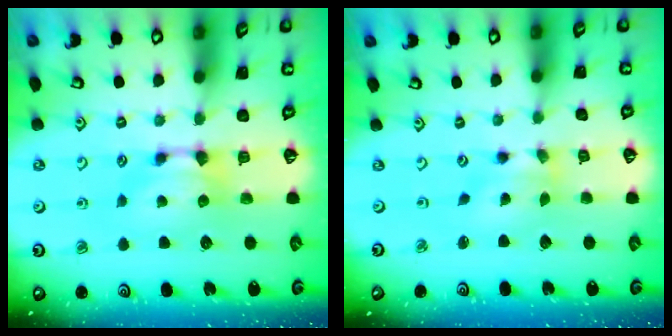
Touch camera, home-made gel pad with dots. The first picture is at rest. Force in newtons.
{"total": 2.3, "press": 1.7, "slide": 1.5}